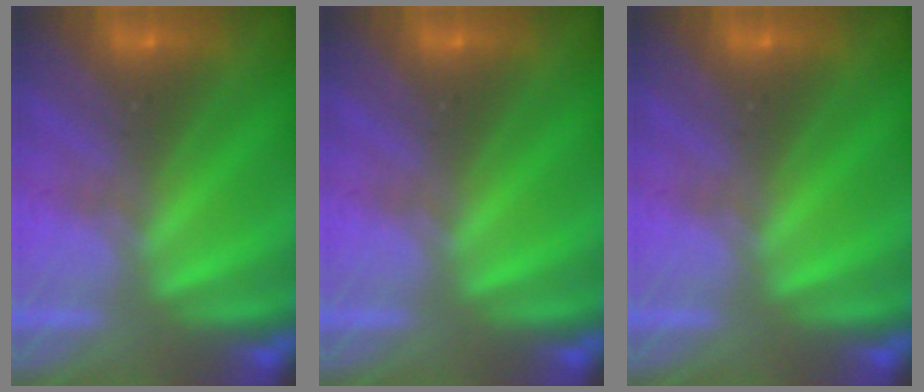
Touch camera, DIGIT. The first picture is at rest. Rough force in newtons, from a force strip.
{"total": 0.0}
{"total": 0.0}